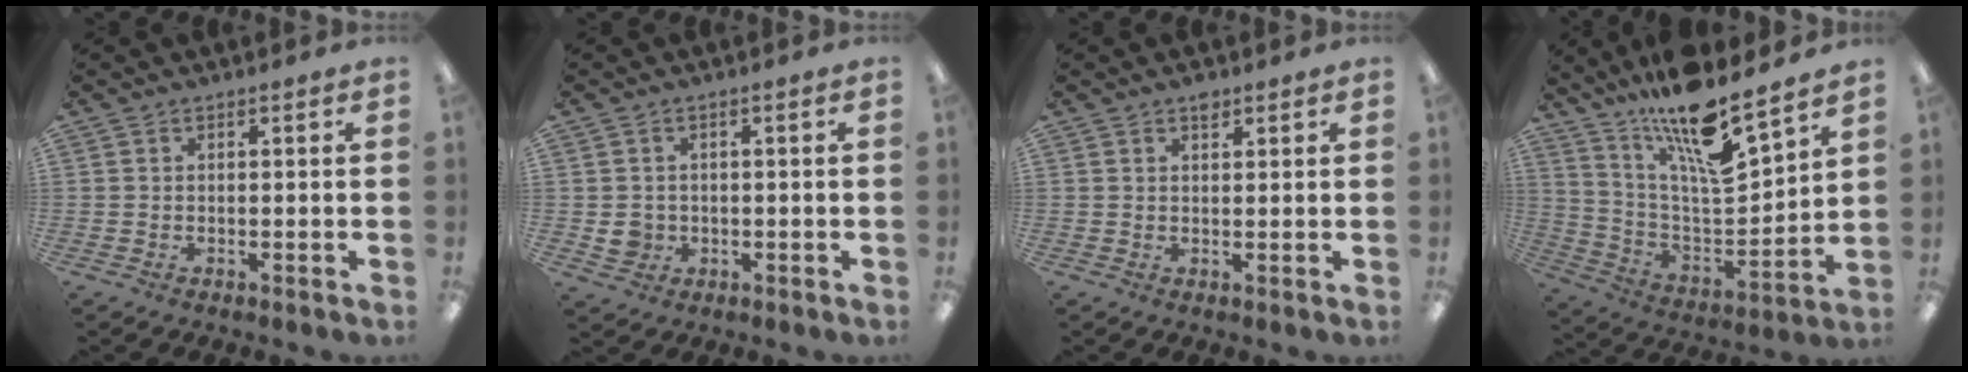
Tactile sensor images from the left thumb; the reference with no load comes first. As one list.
[{"total": 3.6, "force": [-0.2, 3.4, 1.1], "torque": [-0.014, 0.004, -0.002]}, {"total": 2.1, "force": [1.5, 1.1, 1.0], "torque": [-0.006, -0.005, 0.024]}, {"total": 17.1, "force": [13.4, 3.6, 10.0], "torque": [-0.190, -0.097, 0.230]}]